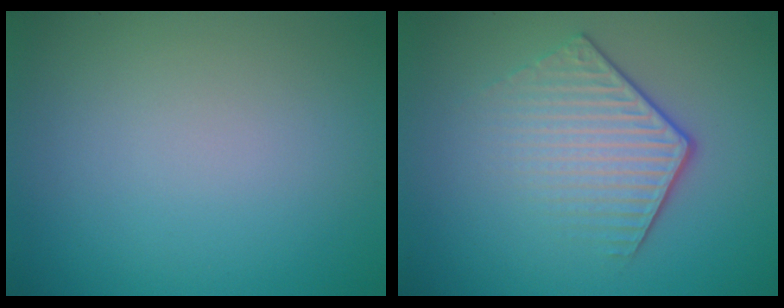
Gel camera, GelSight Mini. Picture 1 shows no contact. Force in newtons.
{"total": 4.2, "press": 3.1, "slide": 2.9}